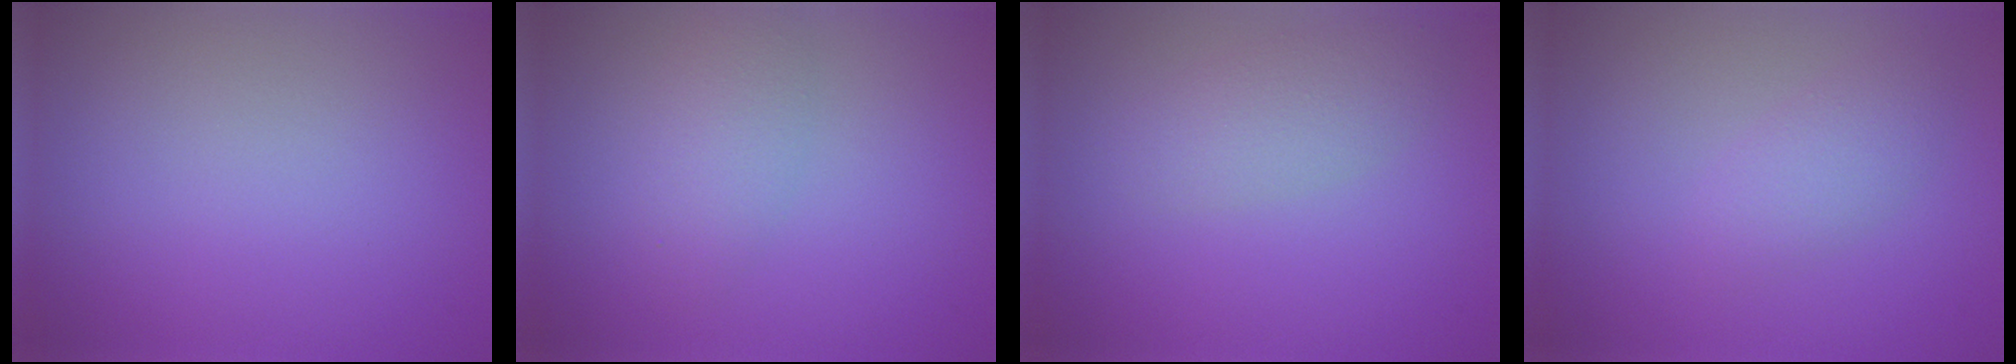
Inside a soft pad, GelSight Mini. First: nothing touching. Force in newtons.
{"total": 2.3, "press": 2.3, "slide": 0.0}
{"total": 2.5, "press": 2.5, "slide": 0.1}
{"total": 2.1, "press": 2.1, "slide": 0.0}